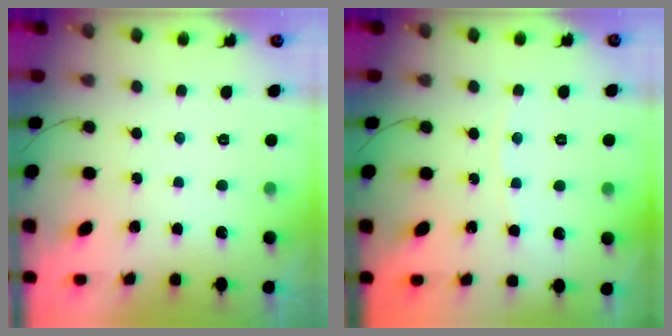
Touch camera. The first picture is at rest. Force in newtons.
{"total": 2.0, "press": 2.0, "slide": 0.4}